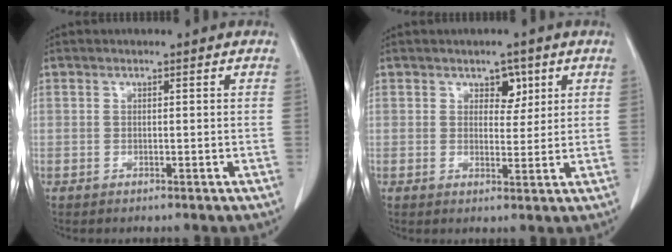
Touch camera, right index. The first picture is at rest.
{"total": 3.1, "force": [1.6, 2.0, 1.8], "torque": [-0.018, 0.001, 0.024]}